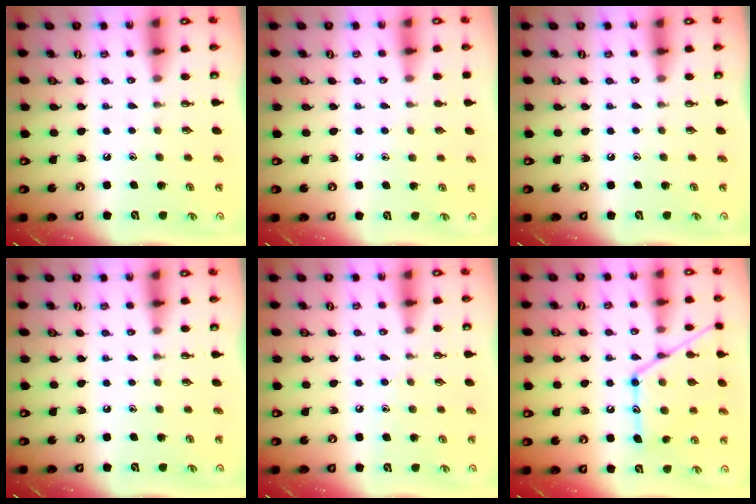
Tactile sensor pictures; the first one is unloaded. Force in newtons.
{"total": 4.0, "press": 4.0, "slide": 0.4}
{"total": 0.0}
{"total": 0.0}
{"total": 6.0, "press": 6.0, "slide": 0.5}
{"total": 17.9, "press": 17.8, "slide": 1.4}